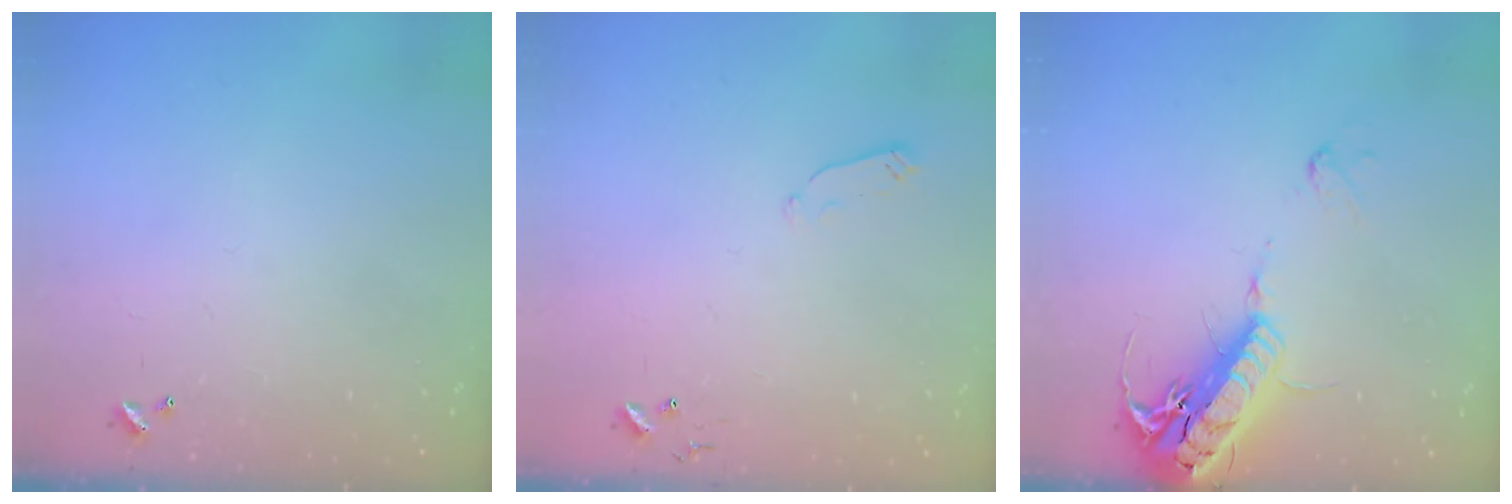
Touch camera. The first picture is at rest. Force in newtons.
{"total": 2.9, "press": 2.9, "slide": 0.4}
{"total": 19.9, "press": 19.5, "slide": 3.8}